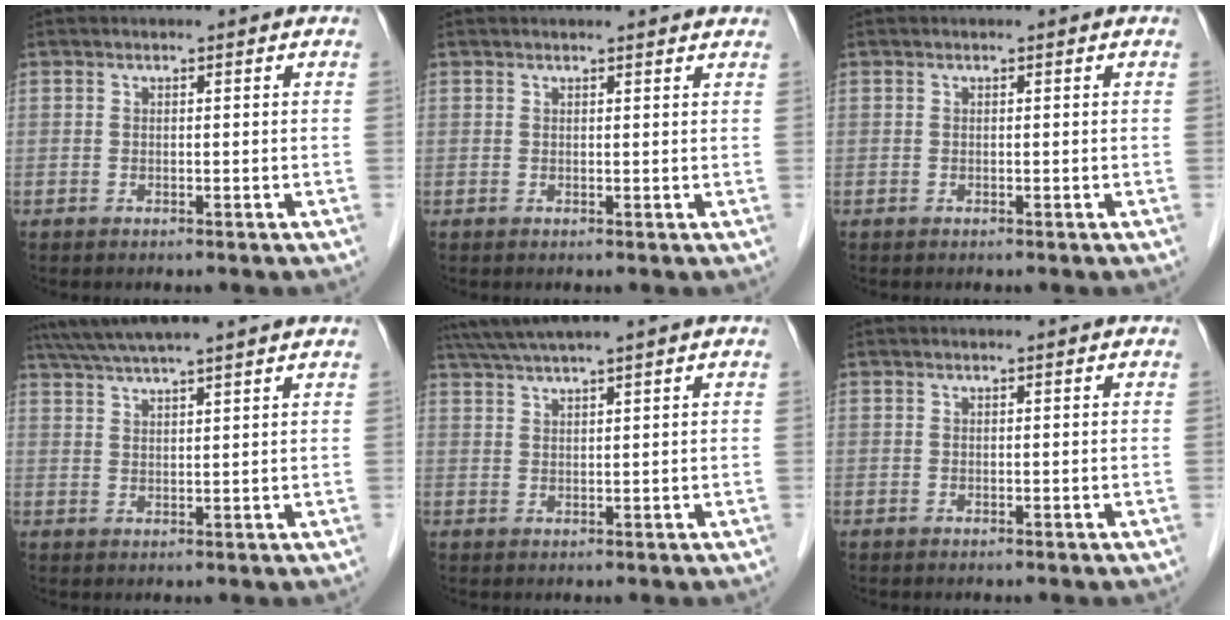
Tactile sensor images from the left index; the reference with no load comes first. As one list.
[{"total": 4.2, "force": [4.1, 0.3, 1.0], "torque": [-0.015, 0.007, 0.036]}, {"total": 0.0}, {"total": 13.3, "force": [11.7, -0.4, 6.4], "torque": [-0.117, 0.042, 0.166]}, {"total": 7.2, "force": [6.1, -1.2, 3.6], "torque": [-0.062, 0.031, 0.099]}, {"total": 1.3, "force": [1.3, 0.1, 0.4], "torque": [-0.012, 0.008, 0.014]}]